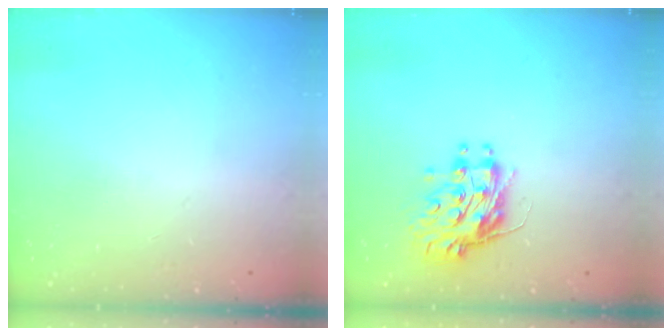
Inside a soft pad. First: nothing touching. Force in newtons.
{"total": 10.7, "press": 10.6, "slide": 0.7}